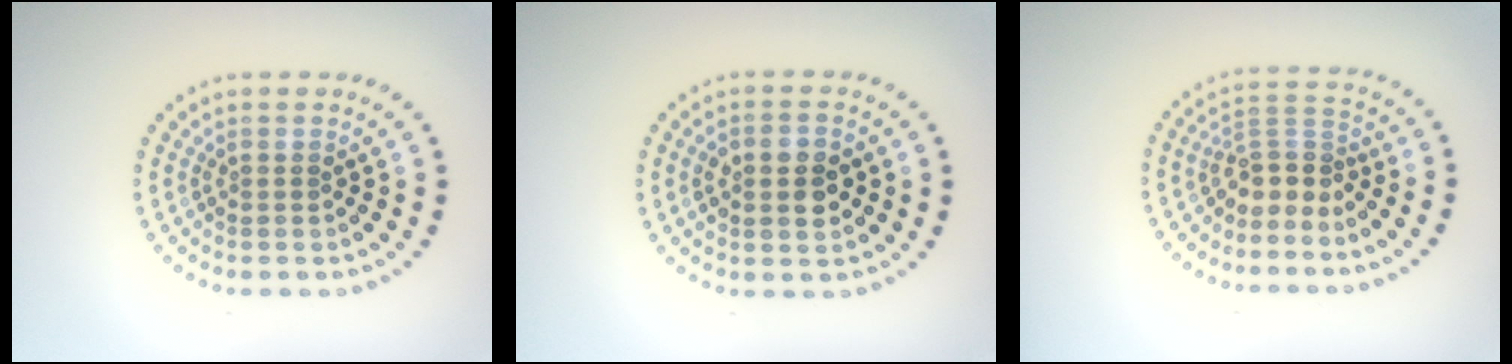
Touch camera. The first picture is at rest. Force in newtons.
{"total": 3.7, "press": 3.7, "slide": 0.2}
{"total": 2.9, "press": 2.1, "slide": 2.0}